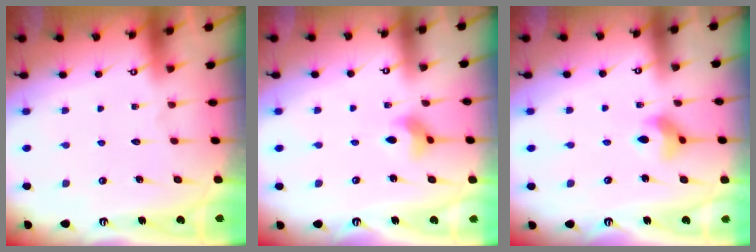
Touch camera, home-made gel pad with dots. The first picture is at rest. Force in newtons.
{"total": 4.3, "press": 4.2, "slide": 0.7}
{"total": 7.8, "press": 7.7, "slide": 0.9}